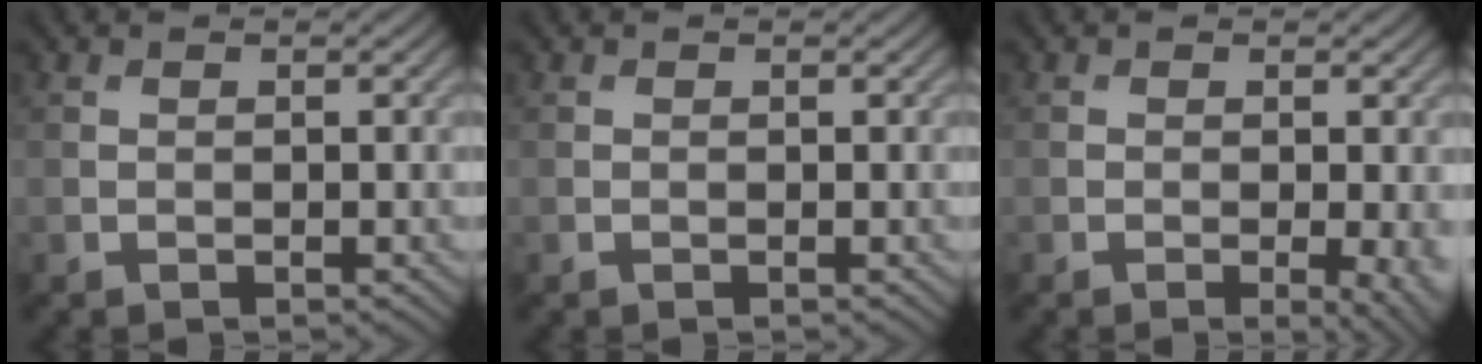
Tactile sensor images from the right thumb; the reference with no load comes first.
{"total": 0.0}
{"total": 2.5, "force": [-0.5, 0.5, 2.4], "torque": [-0.033, -0.008, -0.007]}